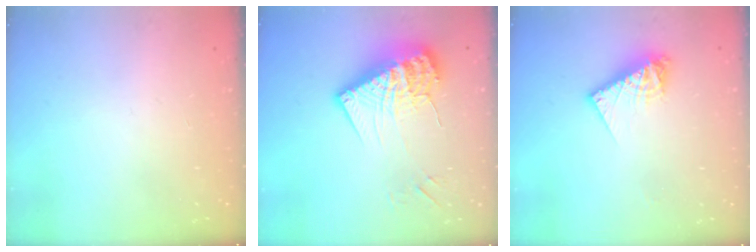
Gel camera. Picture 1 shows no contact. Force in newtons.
{"total": 17.4, "press": 17.3, "slide": 1.3}
{"total": 9.5, "press": 9.5, "slide": 0.9}